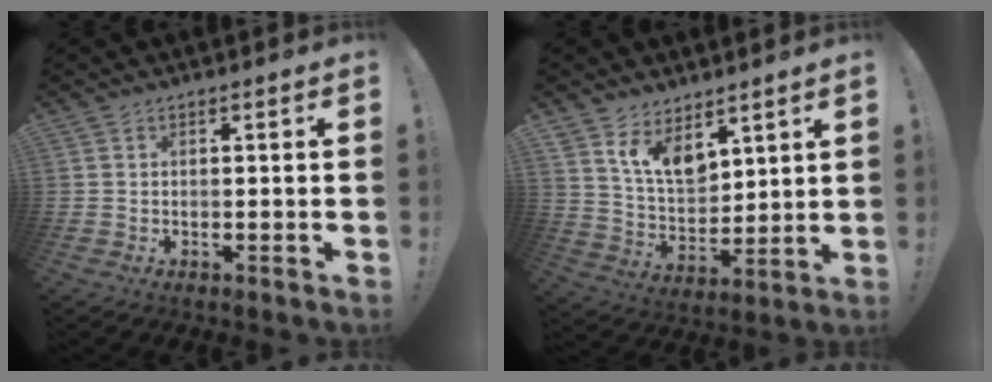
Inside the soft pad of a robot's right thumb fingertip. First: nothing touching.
{"total": 10.8, "force": [7.2, 6.3, 5.0], "torque": [-0.096, -0.048, 0.142]}